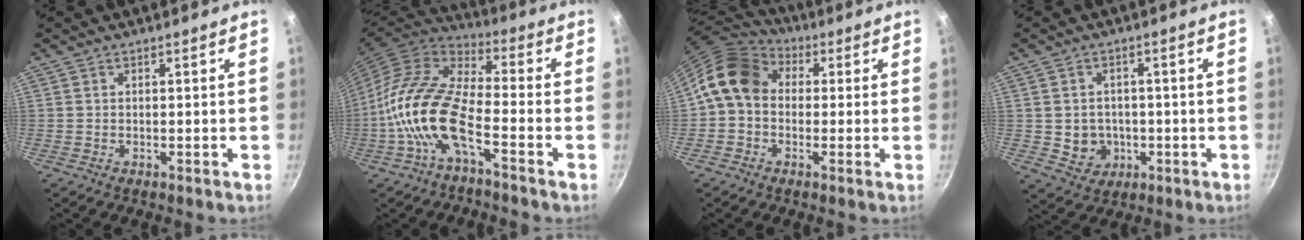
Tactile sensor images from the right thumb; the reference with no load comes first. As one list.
[{"total": 15.3, "force": [-5.3, 6.2, 13.0], "torque": [-0.250, 0.043, -0.121]}, {"total": 11.8, "force": [1.4, 9.5, 7.0], "torque": [-0.103, 0.024, 0.001]}, {"total": 6.1, "force": [-0.8, 5.5, 2.6], "torque": [-0.021, 0.012, 0.004]}]